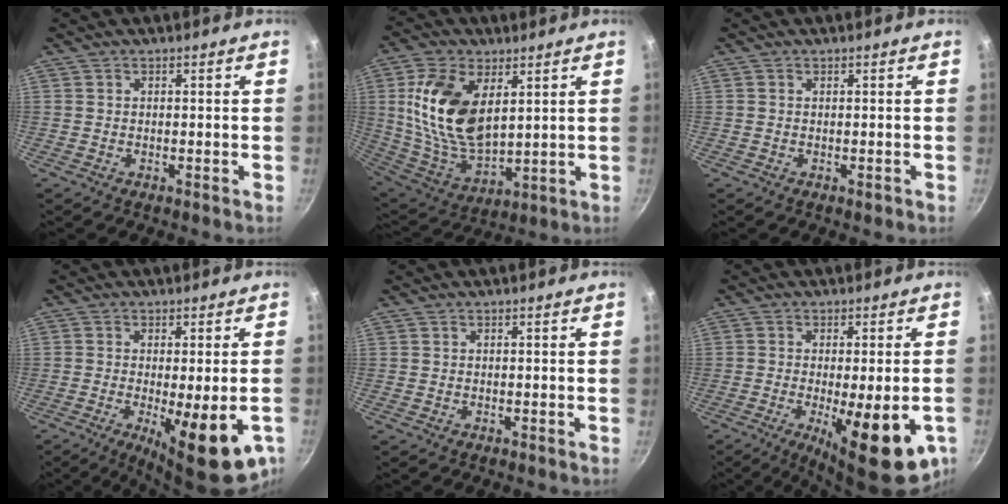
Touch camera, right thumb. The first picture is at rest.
{"total": 18.4, "force": [5.0, 10.3, 14.4], "torque": [-0.267, -0.027, 0.109]}
{"total": 0.8, "force": [-0.1, 0.5, 0.6], "torque": [-0.007, 0.001, -0.002]}
{"total": 14.0, "force": [-5.1, 3.7, 12.5], "torque": [-0.167, -0.013, -0.063]}
{"total": 0.0}
{"total": 16.4, "force": [-5.9, 4.8, 14.6], "torque": [-0.185, -0.008, -0.073]}